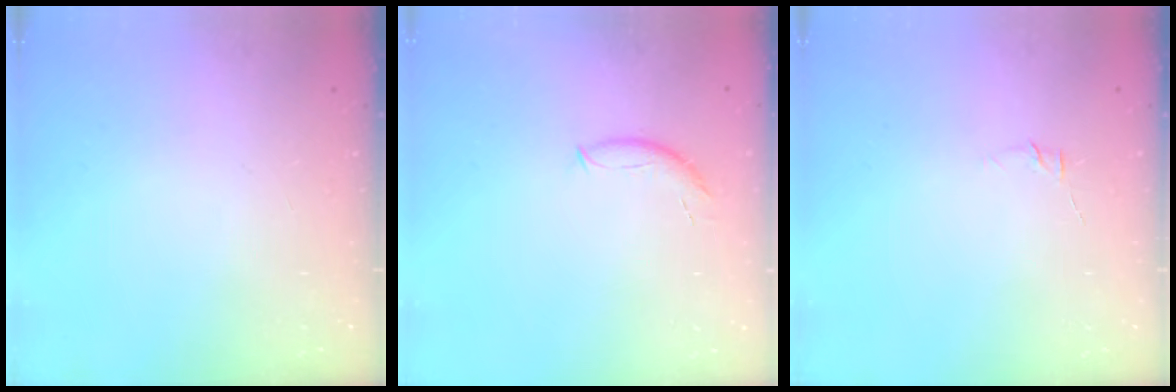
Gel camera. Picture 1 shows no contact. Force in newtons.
{"total": 7.4, "press": 7.4, "slide": 1.0}
{"total": 4.1, "press": 4.1, "slide": 0.8}